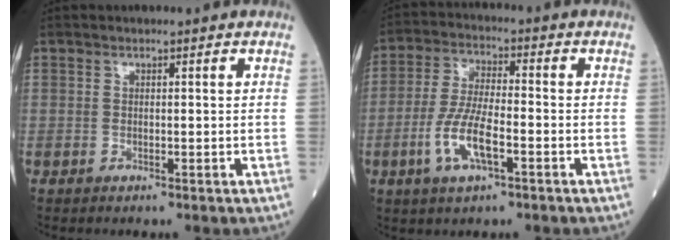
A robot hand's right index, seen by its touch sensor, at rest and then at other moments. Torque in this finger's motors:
{"motor_torque": [1.15, -0.54, 0.53, 0.16]}